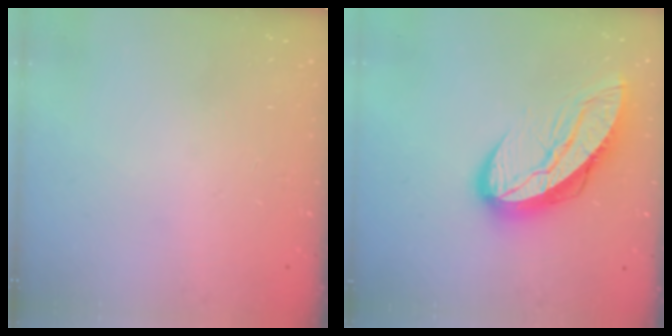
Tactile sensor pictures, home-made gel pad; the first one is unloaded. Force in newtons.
{"total": 13.6, "press": 13.5, "slide": 1.2}